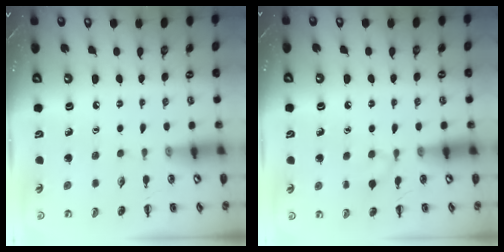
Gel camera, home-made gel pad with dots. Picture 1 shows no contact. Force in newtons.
{"total": 6.6, "press": 6.2, "slide": 2.1}